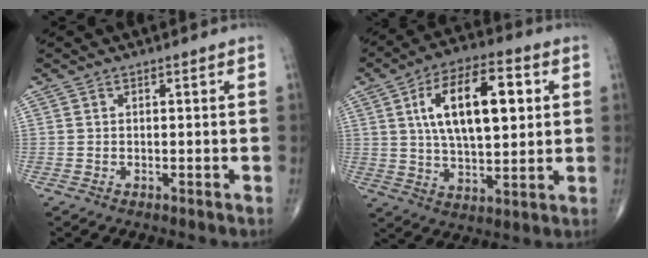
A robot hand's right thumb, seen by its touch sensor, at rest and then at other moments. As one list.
[{"total": 17.5, "force": [4.3, 8.0, 15.0], "torque": [-0.234, 0.002, 0.072]}]